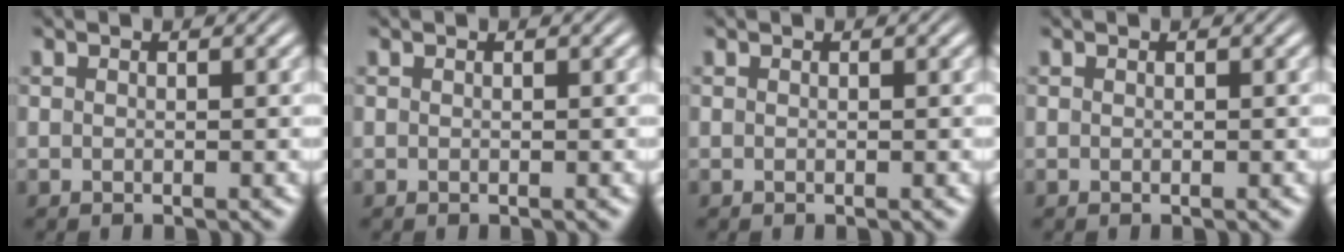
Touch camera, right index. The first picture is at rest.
{"total": 0.0}
{"total": 0.0}
{"total": 0.0}